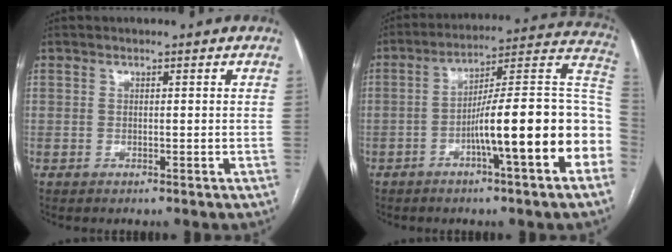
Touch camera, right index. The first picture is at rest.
{"total": 18.8, "force": [-5.5, 1.6, 17.9], "torque": [-0.198, 0.036, -0.079]}